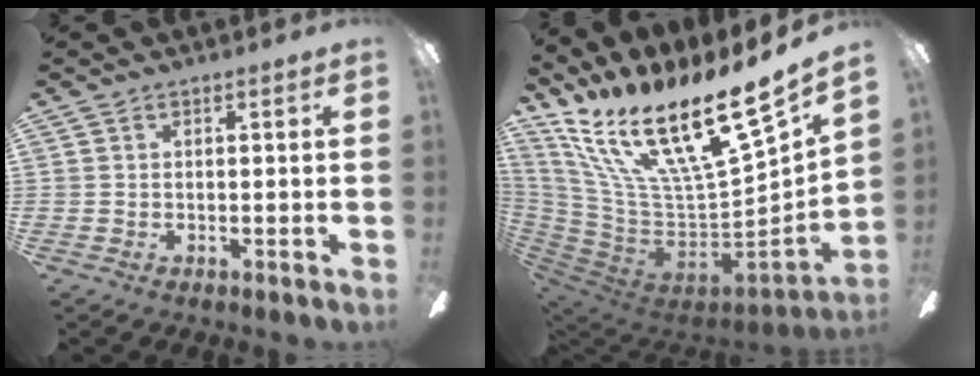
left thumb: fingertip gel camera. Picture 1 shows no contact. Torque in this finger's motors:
{"motor_torque": [2.92, 2.09, 1.24, -1.54, 0.50]}